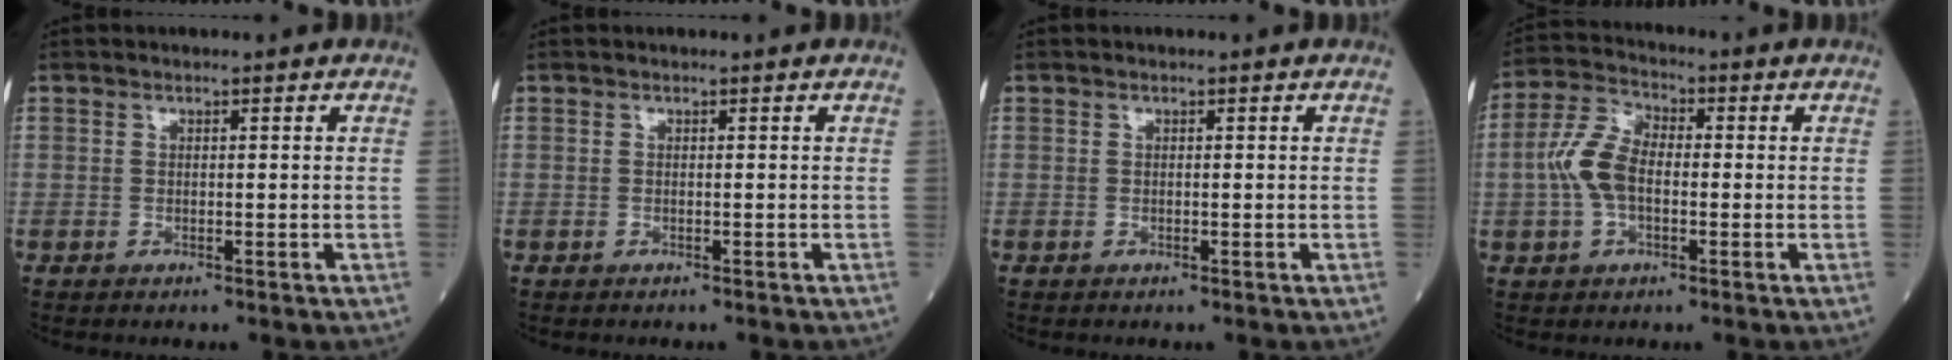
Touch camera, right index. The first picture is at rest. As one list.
[{"total": 0.0}, {"total": 0.0}, {"total": 7.4, "force": [-0.8, 4.0, 6.2], "torque": [-0.147, 0.022, -0.021]}]